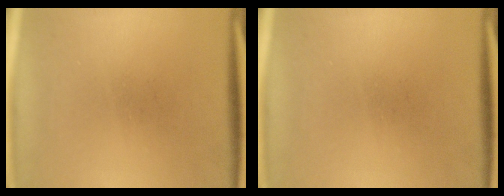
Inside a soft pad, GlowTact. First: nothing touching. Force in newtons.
{"total": 0.0}